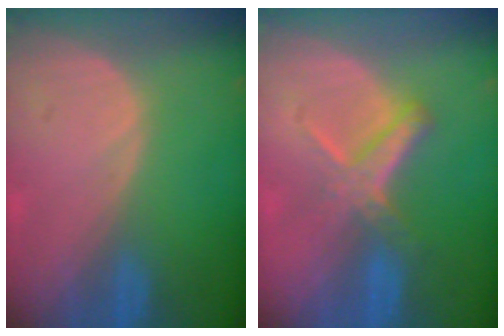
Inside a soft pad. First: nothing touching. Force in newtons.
{"total": 5.6, "press": 5.1, "slide": 2.3}